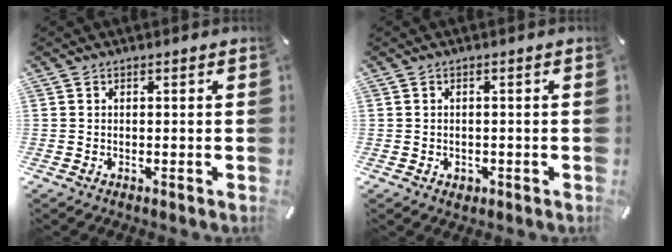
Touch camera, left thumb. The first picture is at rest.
{"total": 1.4, "force": [-0.4, 1.2, 0.6], "torque": [-0.012, 0.004, -0.010]}